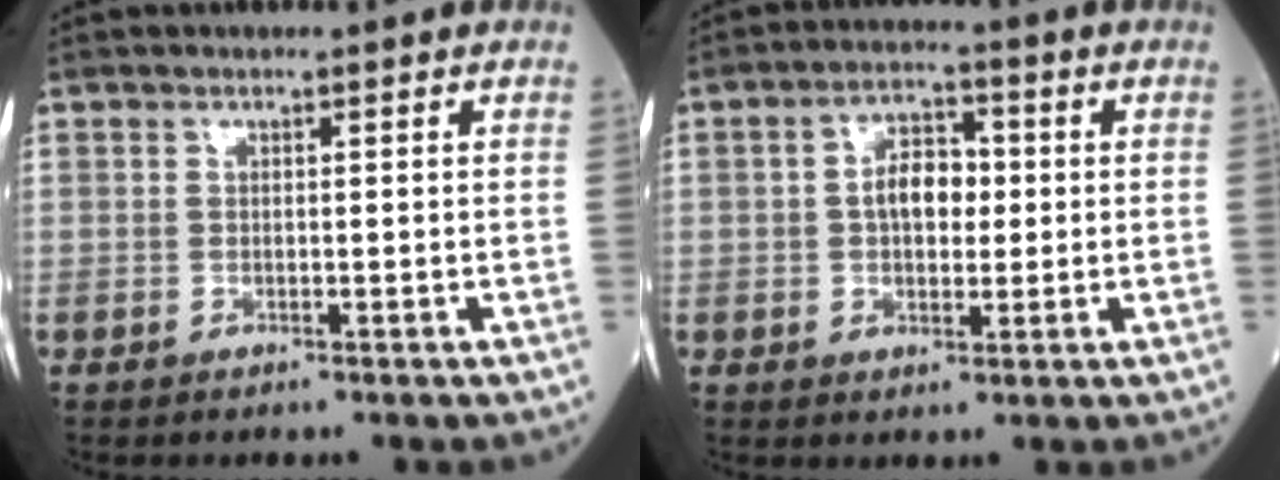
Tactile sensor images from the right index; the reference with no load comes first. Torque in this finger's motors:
{"motor_torque": [0.10, 0.01, 0.13, 0.09]}